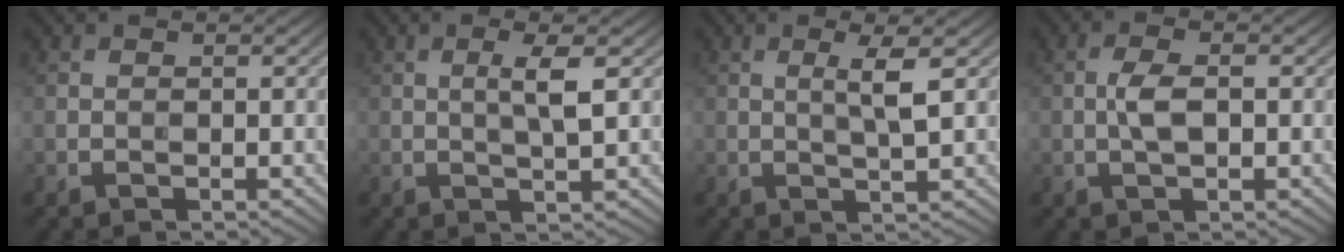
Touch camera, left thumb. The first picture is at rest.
{"total": 3.2, "force": [0.7, 0.3, 3.1], "torque": [-0.060, 0.002, 0.012]}
{"total": 3.2, "force": [0.8, 0.2, 3.1], "torque": [-0.061, 0.002, 0.016]}
{"total": 3.2, "force": [-0.2, 1.3, 3.0], "torque": [-0.067, 0.005, -0.005]}